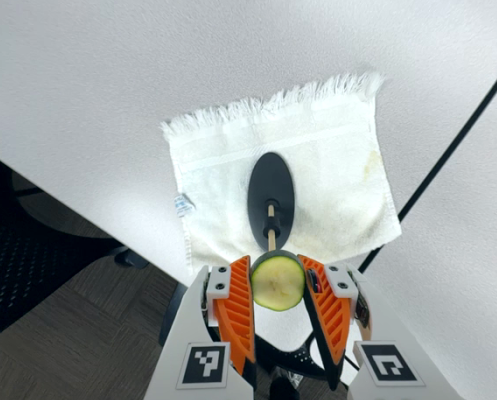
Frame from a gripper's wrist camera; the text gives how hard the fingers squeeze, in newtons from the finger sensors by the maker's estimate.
{"total": 8.9, "left": 8.9, "right": 8.9}